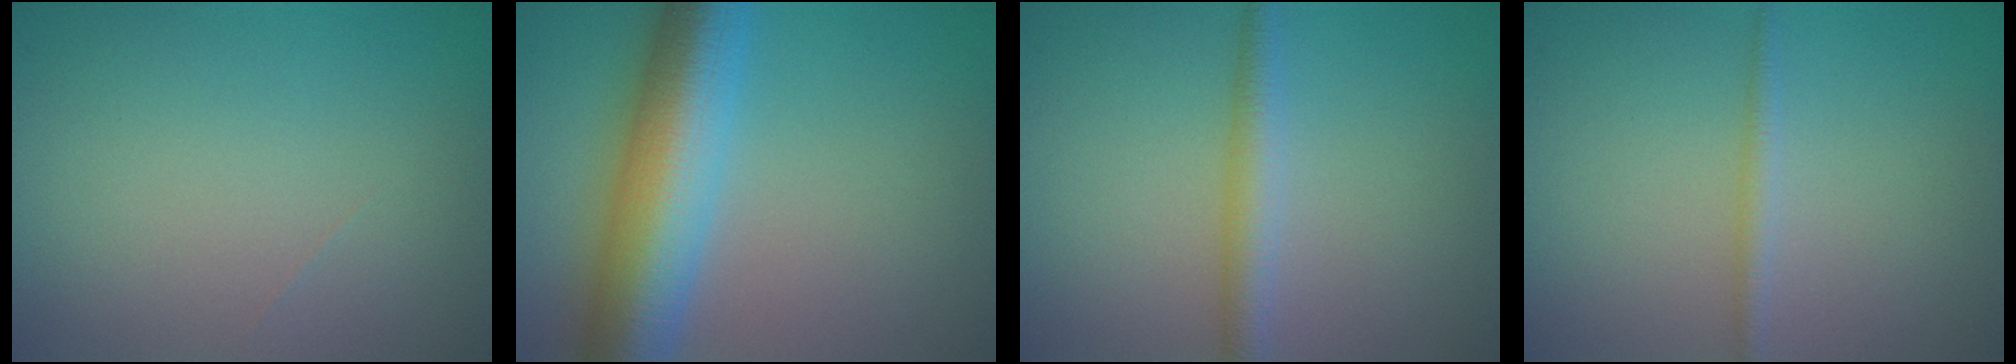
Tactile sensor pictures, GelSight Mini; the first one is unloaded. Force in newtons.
{"total": 10.4, "press": 10.4, "slide": 0.2}
{"total": 2.7, "press": 2.7, "slide": 0.1}
{"total": 1.3, "press": 1.3, "slide": 0.1}